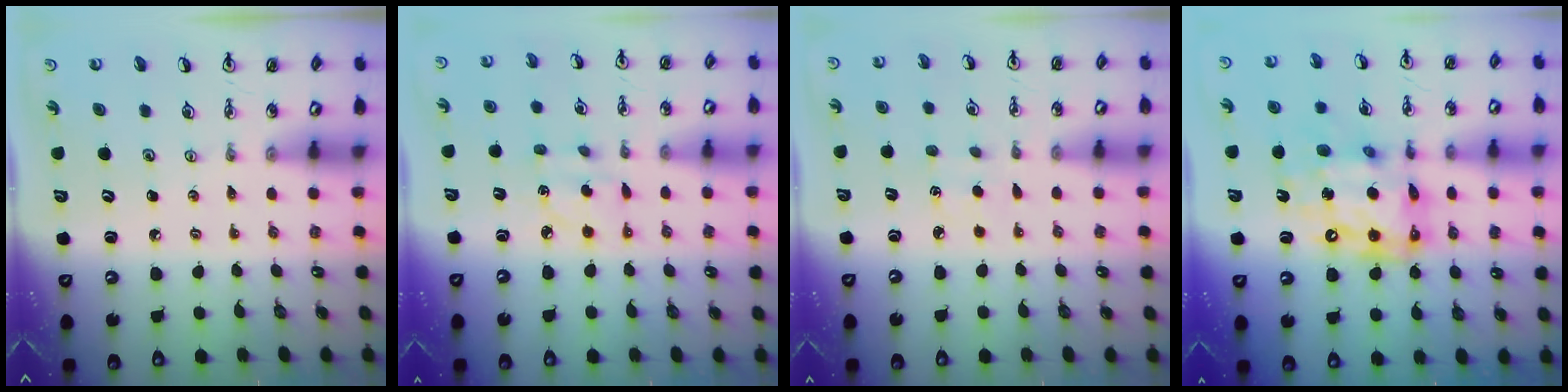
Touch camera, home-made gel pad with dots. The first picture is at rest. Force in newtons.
{"total": 2.9, "press": 2.9, "slide": 0.0}
{"total": 1.5, "press": 1.5, "slide": 0.2}
{"total": 16.4, "press": 16.3, "slide": 1.9}